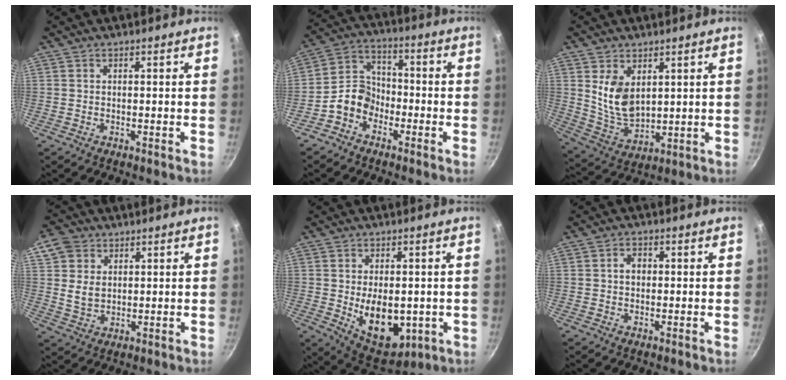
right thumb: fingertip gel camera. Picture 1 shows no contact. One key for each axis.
{"total": 8.3, "fx": -3.7, "fy": 6.4, "fz": 3.7, "tx": -0.037, "ty": 0.044, "tz": -0.088}
{"total": 9.8, "fx": 3.1, "fy": 6.2, "fz": 6.9, "tx": -0.111, "ty": -0.034, "tz": 0.077}
{"total": 6.9, "fx": 2.0, "fy": 5.5, "fz": 3.5, "tx": -0.043, "ty": -0.010, "tz": 0.035}
{"total": 12.9, "fx": -1.7, "fy": 8.0, "fz": 10.0, "tx": -0.115, "ty": -0.016, "tz": -0.002}
{"total": 2.8, "fx": 0.3, "fy": 2.2, "fz": 1.8, "tx": -0.016, "ty": 0.007, "tz": 0.002}